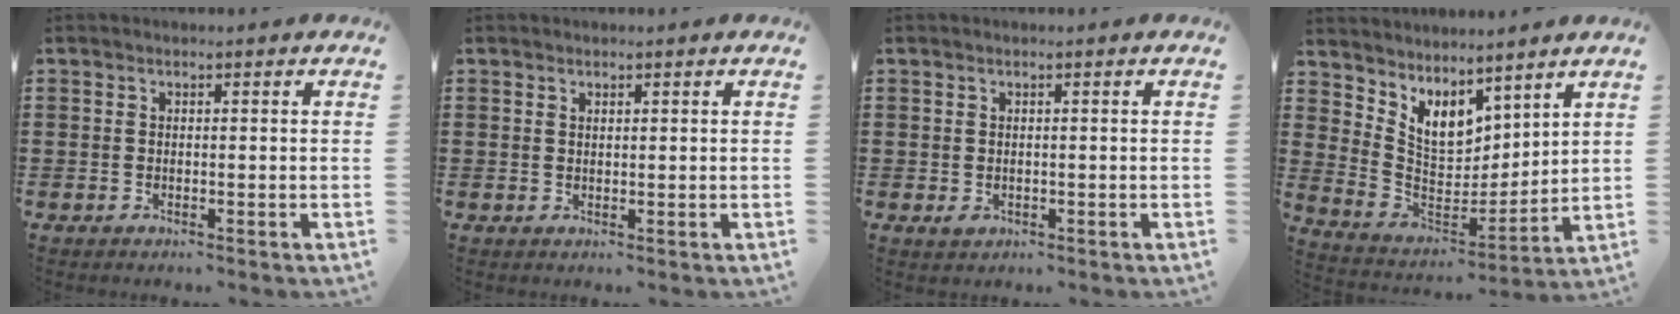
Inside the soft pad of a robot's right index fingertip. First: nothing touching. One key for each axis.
{"total": 0.5, "fx": 0.4, "fy": 0.3, "fz": 0.2, "tx": -0.006, "ty": -0.001, "tz": 0.008}
{"total": 0.9, "fx": -0.3, "fy": 0.7, "fz": 0.5, "tx": -0.011, "ty": 0.001, "tz": -0.006}
{"total": 6.8, "fx": 4.9, "fy": 4.1, "fz": 2.3, "tx": -0.081, "ty": -0.037, "tz": 0.095}